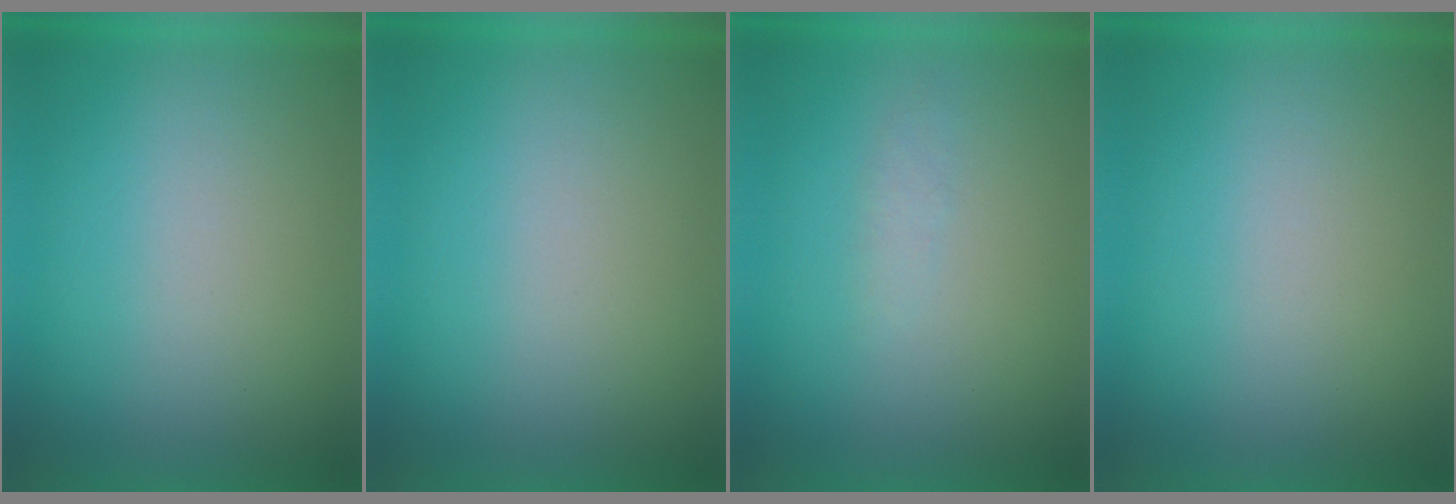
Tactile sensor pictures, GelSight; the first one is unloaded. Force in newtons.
{"total": 0.0}
{"total": 1.2}
{"total": 0.0}